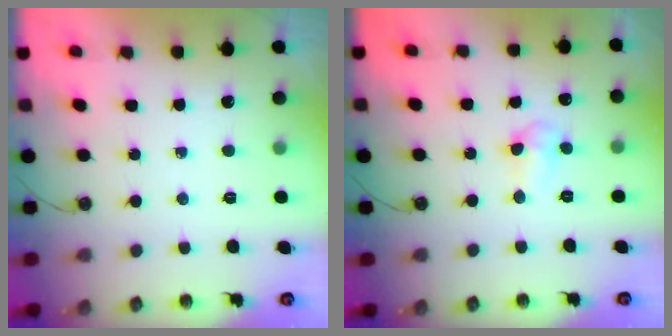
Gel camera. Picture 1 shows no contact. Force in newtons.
{"total": 3.9, "press": 3.8, "slide": 0.8}